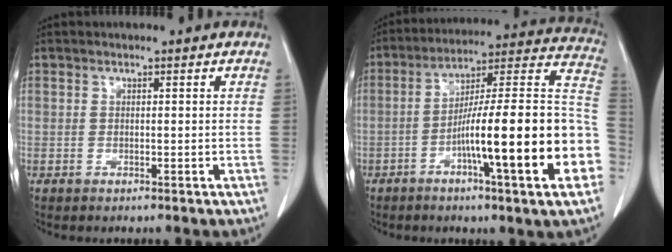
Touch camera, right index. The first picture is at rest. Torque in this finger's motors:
{"motor_torque": [2.14, 0.00, 1.05, 0.21]}